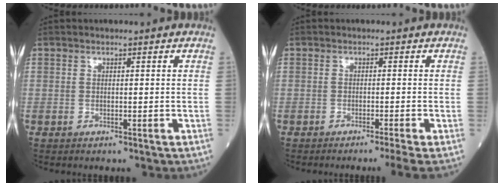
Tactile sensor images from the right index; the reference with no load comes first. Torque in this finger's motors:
{"motor_torque": [-0.14, -0.27, 0.09, 0.00]}